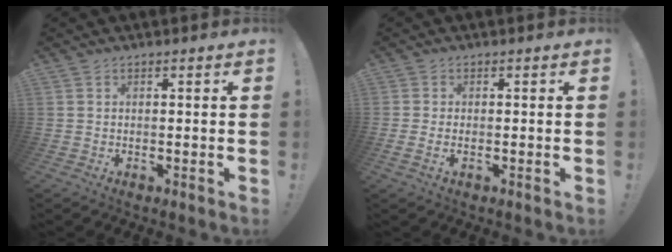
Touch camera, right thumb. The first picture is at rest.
{"total": 1.2, "force": [-0.2, 0.5, 1.0], "torque": [-0.010, -0.001, -0.005]}